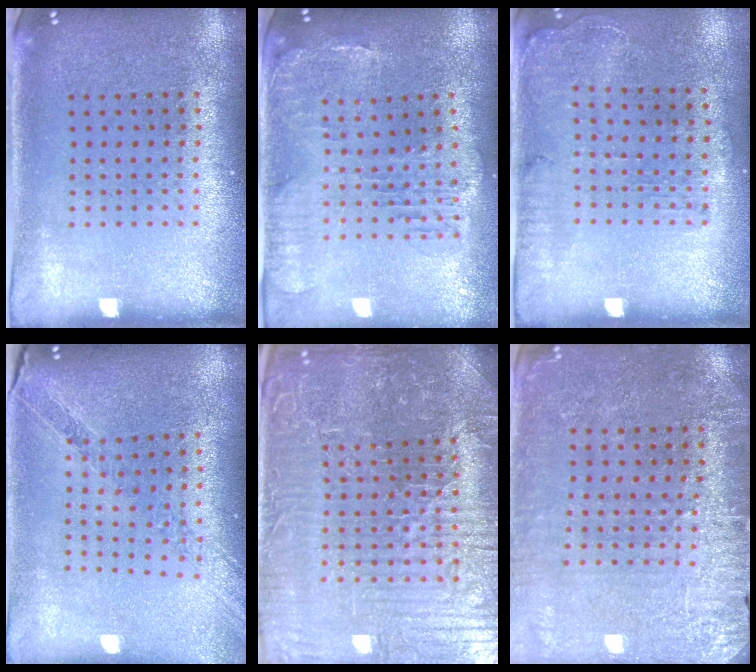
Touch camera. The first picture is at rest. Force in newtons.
{"total": 1.6, "press": 1.5, "slide": 0.5}
{"total": 1.3, "press": 1.2, "slide": 0.5}
{"total": 1.1, "press": 1.1, "slide": 0.1}
{"total": 5.9, "press": 5.6, "slide": 1.8}
{"total": 3.0, "press": 3.0, "slide": 0.6}